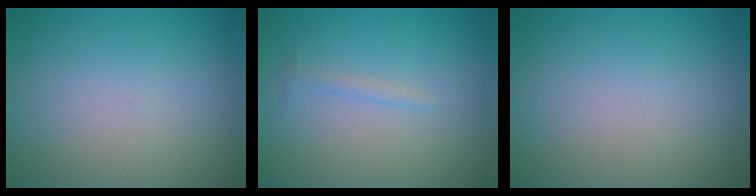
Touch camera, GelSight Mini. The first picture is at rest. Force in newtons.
{"total": 0.8, "press": 0.8, "slide": 0.0}
{"total": 0.0}